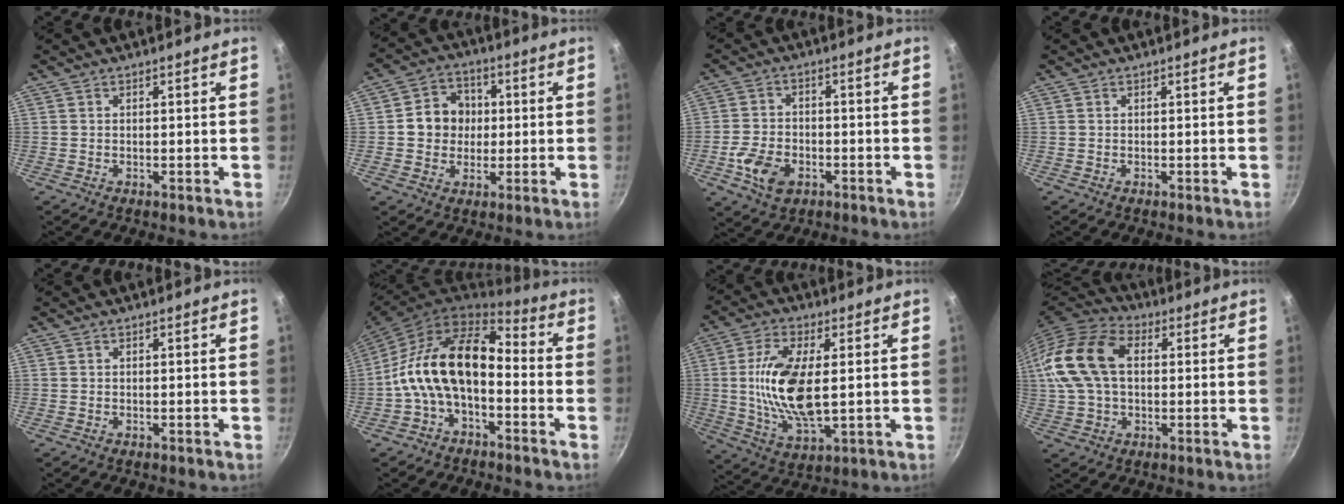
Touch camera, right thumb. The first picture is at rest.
{"total": 8.7, "force": [0.6, 7.8, 3.9], "torque": [-0.026, 0.010, -0.003]}
{"total": 8.1, "force": [-3.2, 5.3, 5.2], "torque": [-0.094, 0.015, -0.061]}
{"total": 0.0}
{"total": 0.0}
{"total": 15.1, "force": [-2.8, 8.8, 11.9], "torque": [-0.198, 0.051, -0.066]}
{"total": 14.5, "force": [1.1, 6.3, 13.0], "torque": [-0.252, -0.008, 0.021]}
{"total": 16.5, "force": [2.4, 10.8, 12.3], "torque": [-0.235, 0.028, 0.031]}